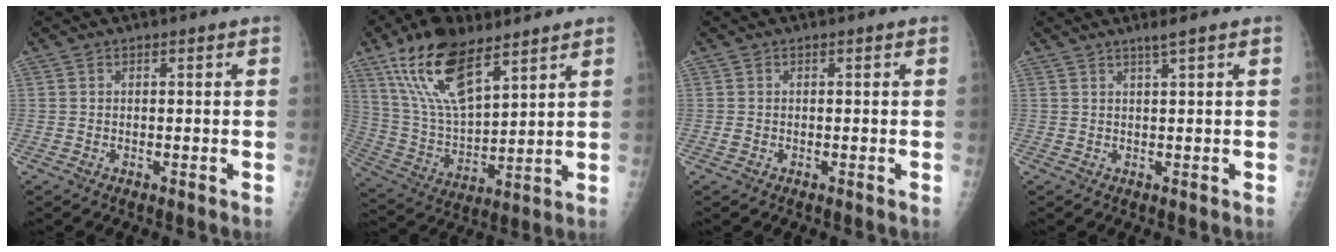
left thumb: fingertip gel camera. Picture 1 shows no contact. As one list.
[{"total": 17.2, "force": [10.5, 7.0, 11.7], "torque": [-0.201, -0.040, 0.208]}, {"total": 0.9, "force": [-0.2, 0.7, 0.4], "torque": [-0.010, -0.001, -0.002]}, {"total": 1.6, "force": [1.1, -0.5, 1.0], "torque": [-0.022, -0.008, 0.023]}]